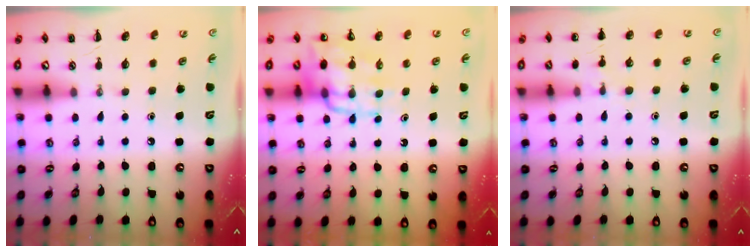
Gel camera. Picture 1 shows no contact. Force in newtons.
{"total": 13.1, "press": 12.7, "slide": 2.9}
{"total": 6.7, "press": 6.4, "slide": 2.2}